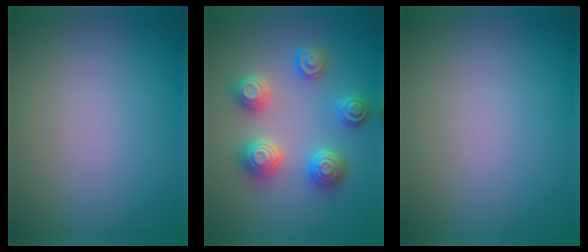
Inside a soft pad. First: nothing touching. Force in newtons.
{"total": 4.8, "press": 4.7, "slide": 0.6}
{"total": 0.0}